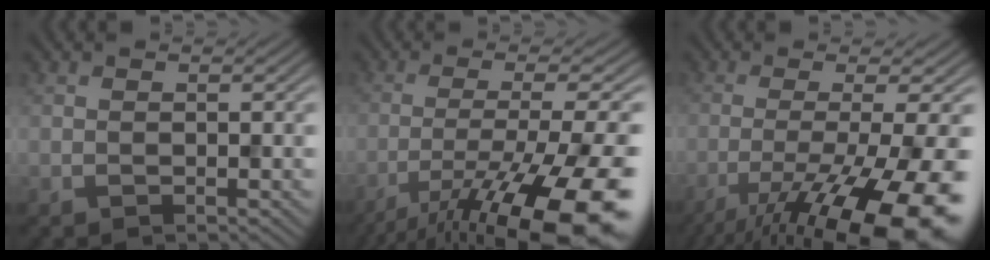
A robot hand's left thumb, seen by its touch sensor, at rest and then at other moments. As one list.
[{"total": 16.6, "force": [-9.7, 3.8, 12.9], "torque": [-0.204, -0.013, -0.150]}, {"total": 17.2, "force": [-8.8, 4.0, 14.2], "torque": [-0.204, -0.013, -0.136]}]